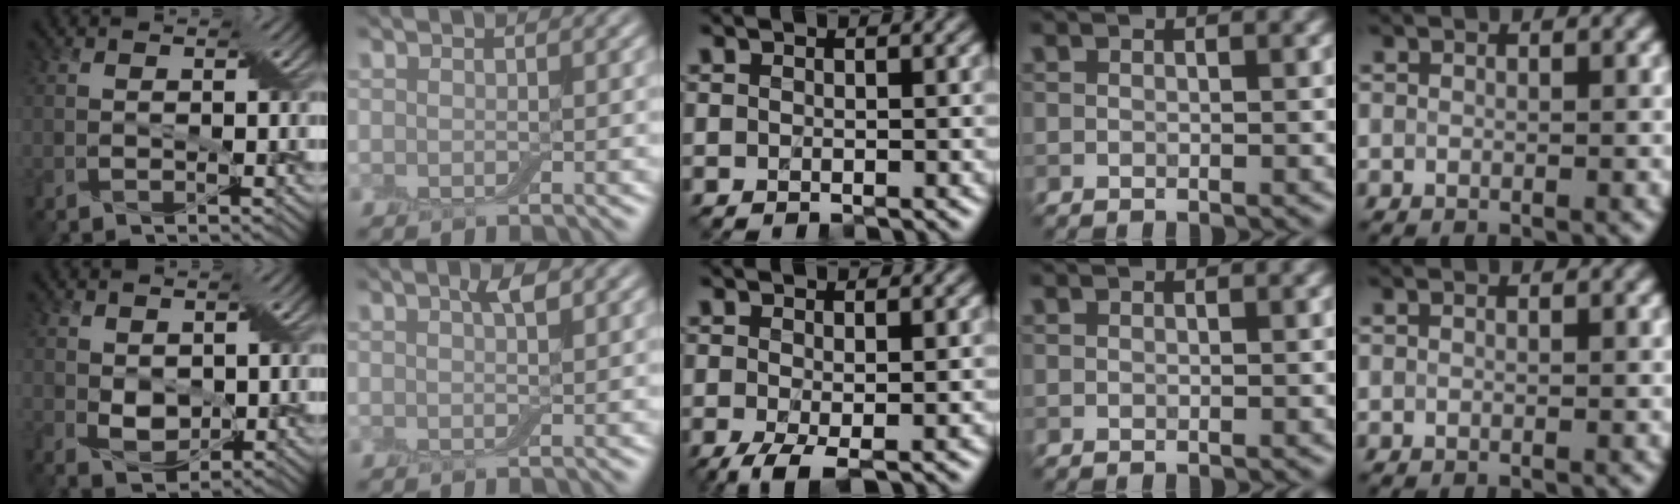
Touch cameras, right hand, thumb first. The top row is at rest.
{"thumb": {"total": 3.2, "force": [0.8, 2.4, 2.0], "torque": [-0.046, -0.005, 0.019]}, "index": {"total": 1.6, "force": [0.7, 0.3, 1.4], "torque": [-0.022, 0.001, 0.010]}, "middle": {"total": 2.7, "force": [-1.2, 0.7, 2.3], "torque": [-0.050, -0.004, -0.028]}}